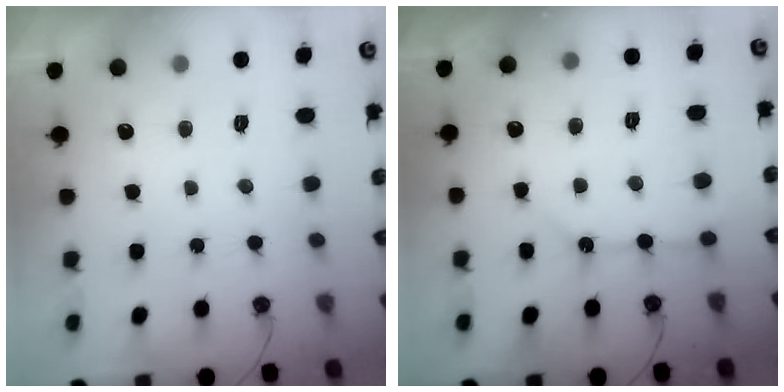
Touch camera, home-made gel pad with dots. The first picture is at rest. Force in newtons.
{"total": 9.0, "press": 9.0, "slide": 1.0}